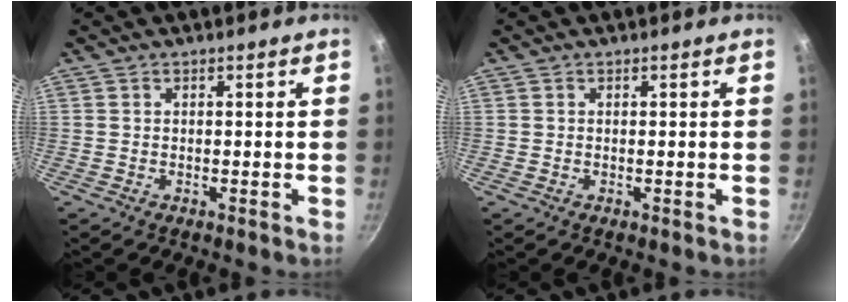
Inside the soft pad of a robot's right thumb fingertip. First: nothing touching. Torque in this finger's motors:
{"motor_torque": [0.28, 0.07, -0.18, -0.09, 0.07]}